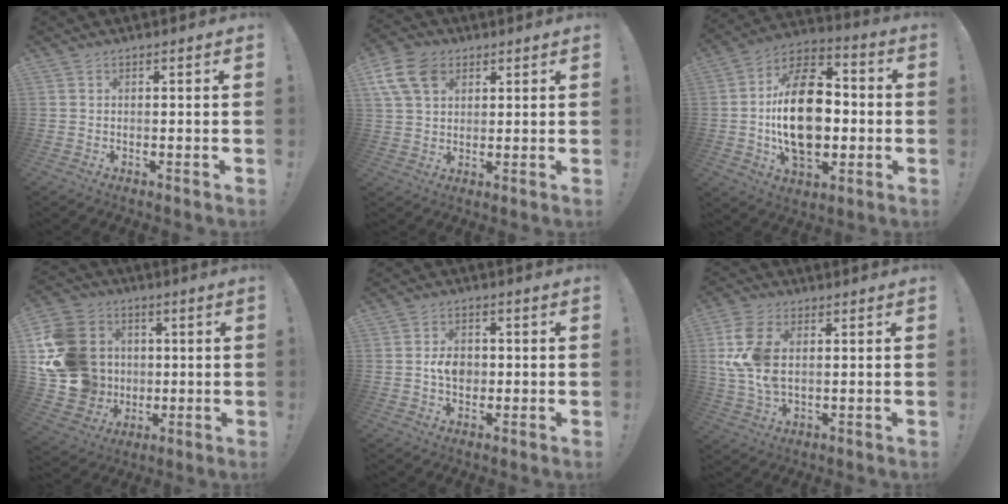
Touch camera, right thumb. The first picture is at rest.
{"total": 11.8, "force": [5.1, 8.3, 6.7], "torque": [-0.128, -0.011, 0.101]}
{"total": 24.0, "force": [-1.6, 14.9, 18.7], "torque": [-0.329, 0.014, -0.020]}
{"total": 20.9, "force": [1.8, 18.7, 9.4], "torque": [-0.183, 0.005, 0.069]}
{"total": 6.0, "force": [-0.8, 4.5, 4.0], "torque": [-0.052, 0.003, -0.017]}
{"total": 12.4, "force": [2.2, 8.0, 9.2], "torque": [-0.191, -0.003, 0.042]}